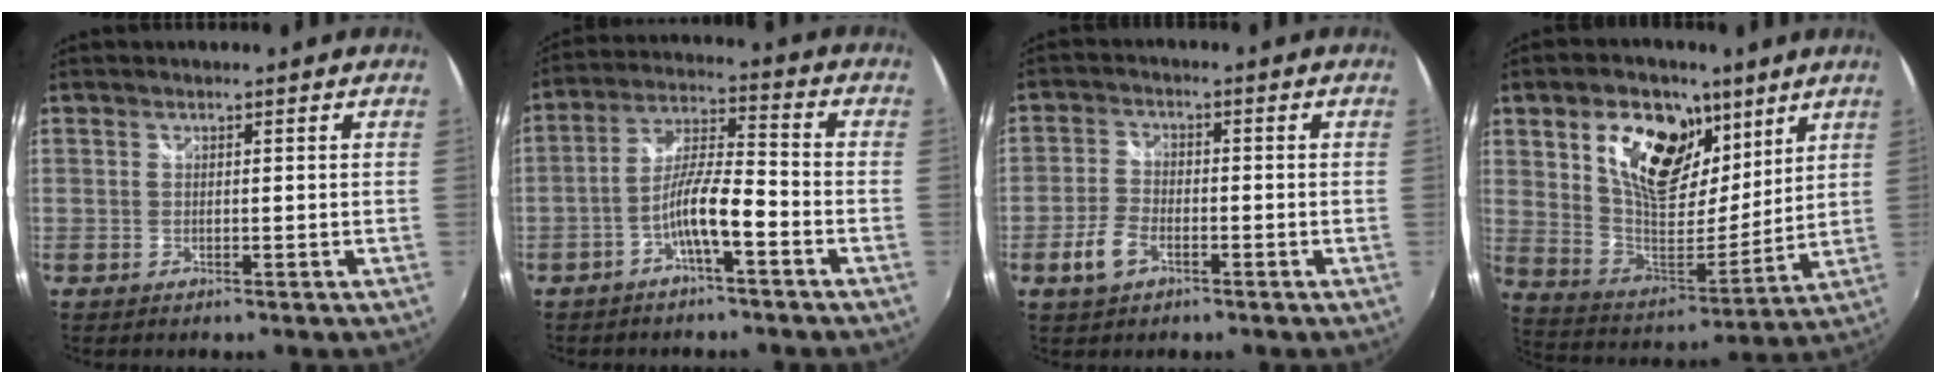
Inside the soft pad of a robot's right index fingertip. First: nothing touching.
{"total": 8.0, "force": [-4.1, 1.1, 6.8], "torque": [-0.141, 0.014, -0.075]}
{"total": 5.5, "force": [-2.8, 3.1, 3.6], "torque": [-0.084, 0.002, -0.051]}
{"total": 18.8, "force": [9.2, 10.4, 12.6], "torque": [-0.218, 0.005, 0.166]}